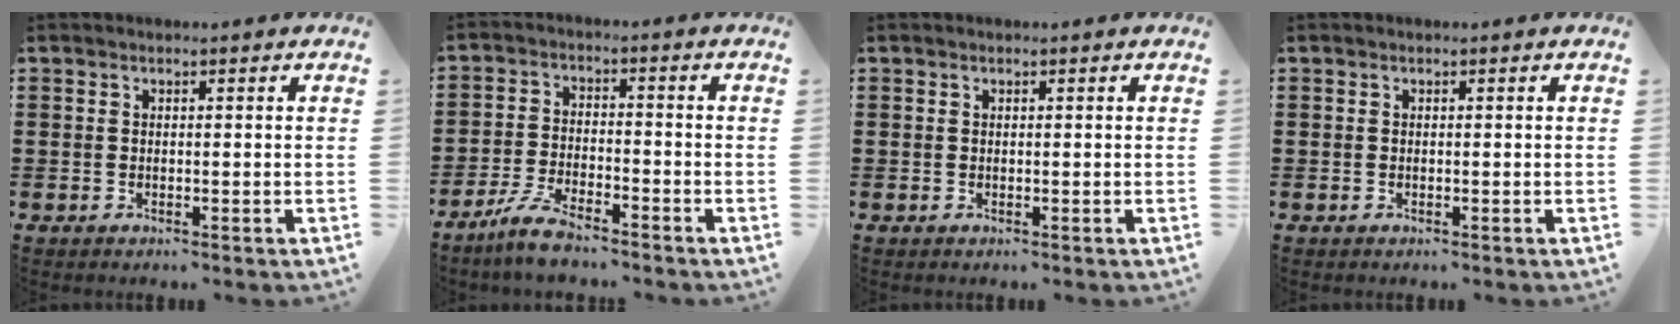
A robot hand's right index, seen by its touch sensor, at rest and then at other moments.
{"total": 5.0, "force": [-4.4, 0.6, 2.4], "torque": [-0.063, -0.004, -0.087]}
{"total": 0.0}
{"total": 0.0}